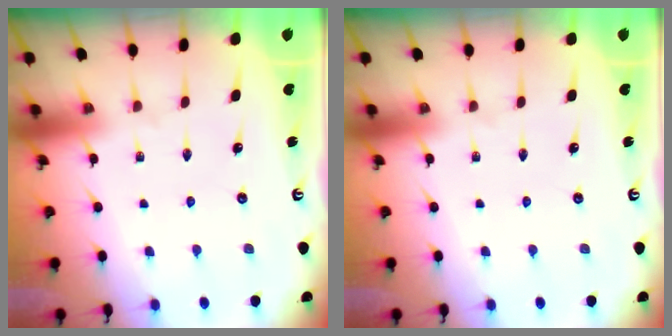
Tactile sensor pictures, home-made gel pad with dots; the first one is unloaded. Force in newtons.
{"total": 0.0}